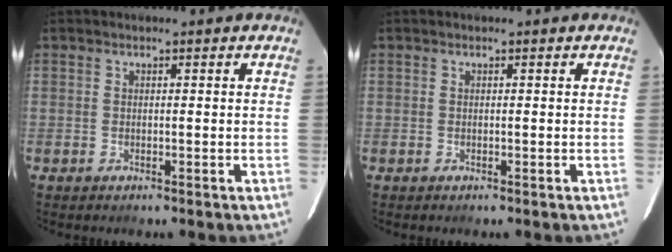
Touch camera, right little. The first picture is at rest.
{"total": 0.0}